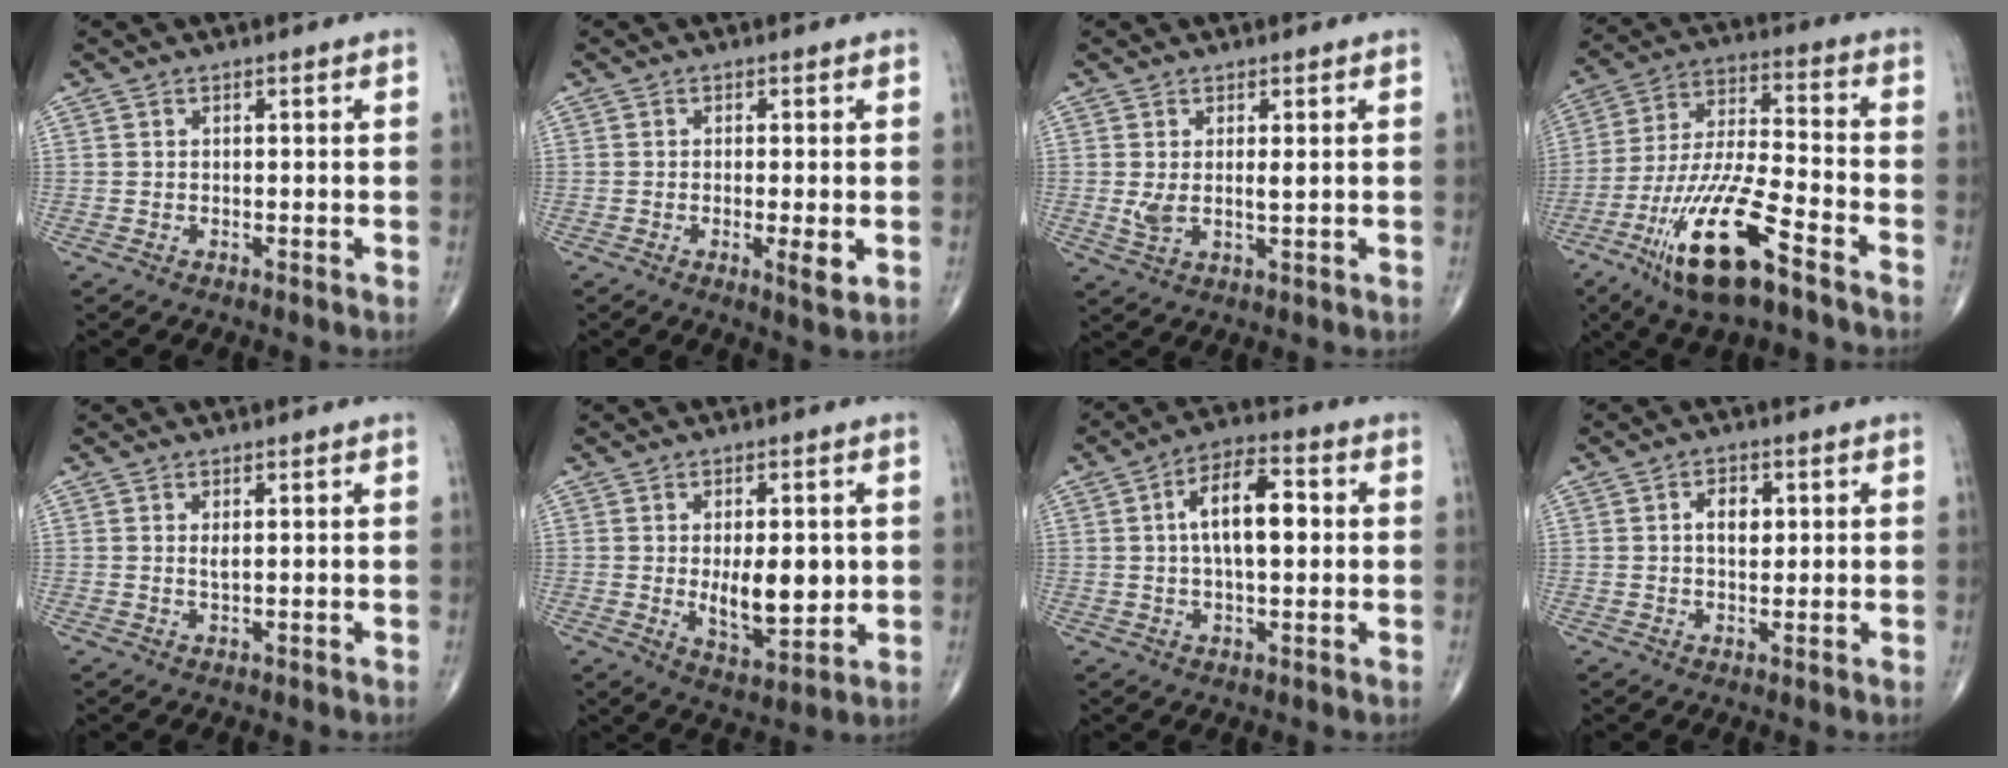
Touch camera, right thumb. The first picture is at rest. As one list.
[{"total": 3.6, "force": [-0.7, 0.7, 3.4], "torque": [-0.058, -0.011, -0.013]}, {"total": 3.9, "force": [0.6, 1.5, 3.5], "torque": [-0.068, -0.009, 0.018]}, {"total": 18.5, "force": [-10.2, 4.7, 14.7], "torque": [-0.302, 0.040, -0.186]}, {"total": 1.2, "force": [0.4, 0.4, 1.1], "torque": [-0.020, -0.004, 0.008]}, {"total": 10.7, "force": [0.1, 5.1, 9.4], "torque": [-0.116, -0.019, 0.017]}, {"total": 11.0, "force": [1.5, 4.9, 9.7], "torque": [-0.155, 0.017, 0.018]}, {"total": 4.1, "force": [0.9, 2.5, 3.1], "torque": [-0.039, -0.002, 0.013]}]